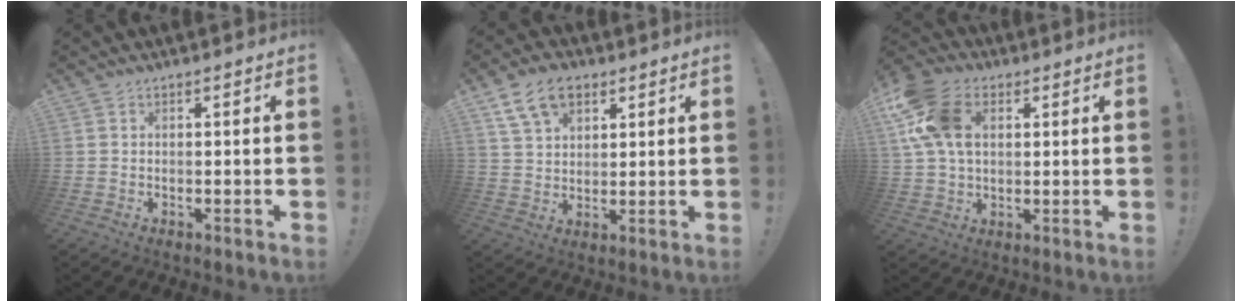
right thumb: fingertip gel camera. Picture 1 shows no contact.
{"total": 11.3, "force": [6.2, 7.4, 5.8], "torque": [-0.090, -0.019, 0.120]}
{"total": 15.6, "force": [4.7, 10.7, 10.4], "torque": [-0.198, -0.006, 0.092]}